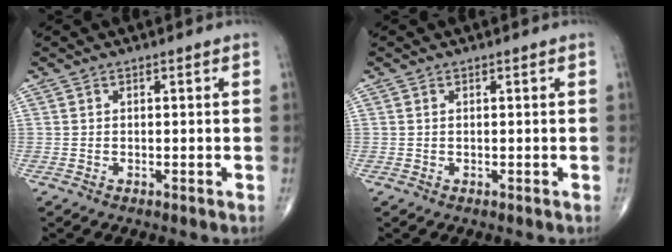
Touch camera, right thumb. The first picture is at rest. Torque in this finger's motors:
{"motor_torque": [-0.22, -0.05, -0.25, -0.18, -0.02]}